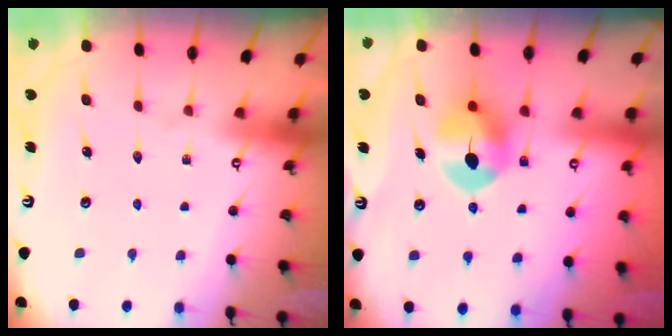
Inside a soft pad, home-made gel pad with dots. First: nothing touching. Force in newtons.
{"total": 8.8, "press": 8.7, "slide": 1.6}